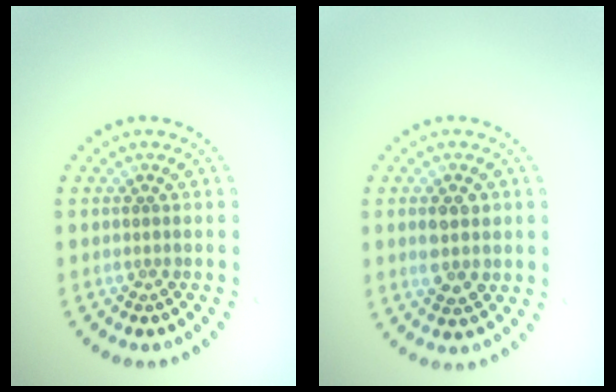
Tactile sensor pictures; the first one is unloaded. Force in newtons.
{"total": 2.6, "press": 2.6, "slide": 0.3}